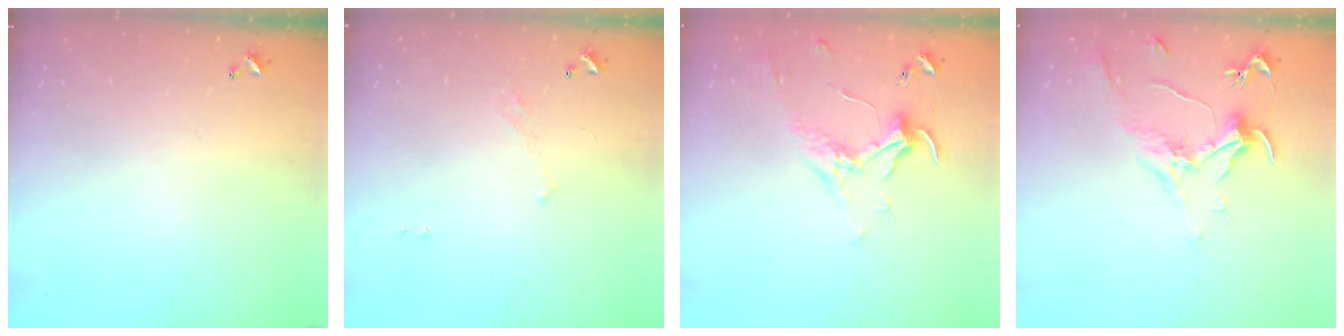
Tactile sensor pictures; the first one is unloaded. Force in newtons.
{"total": 3.0, "press": 3.0, "slide": 0.4}
{"total": 1.7, "press": 1.6, "slide": 0.7}
{"total": 1.9, "press": 1.7, "slide": 0.9}